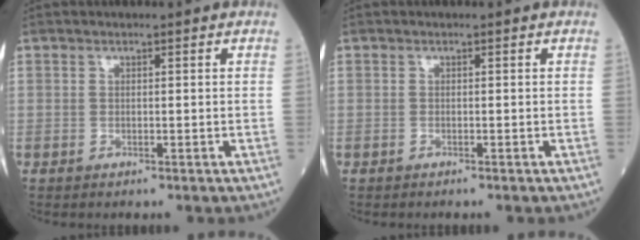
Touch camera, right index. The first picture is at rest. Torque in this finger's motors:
{"motor_torque": [0.17, 0.02, 0.05, 0.01]}